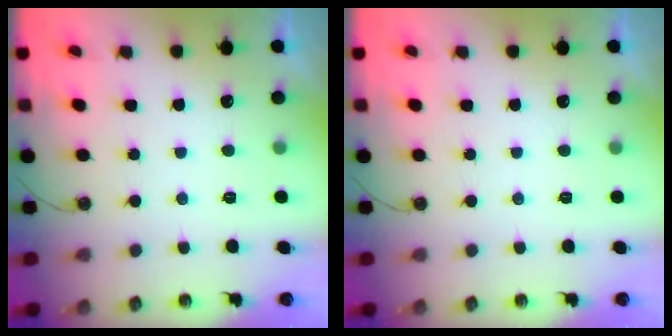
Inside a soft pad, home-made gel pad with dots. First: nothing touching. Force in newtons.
{"total": 0.0}